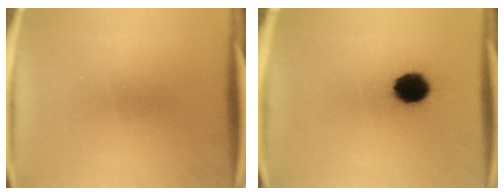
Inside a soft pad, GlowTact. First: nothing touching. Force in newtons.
{"total": 9.5}